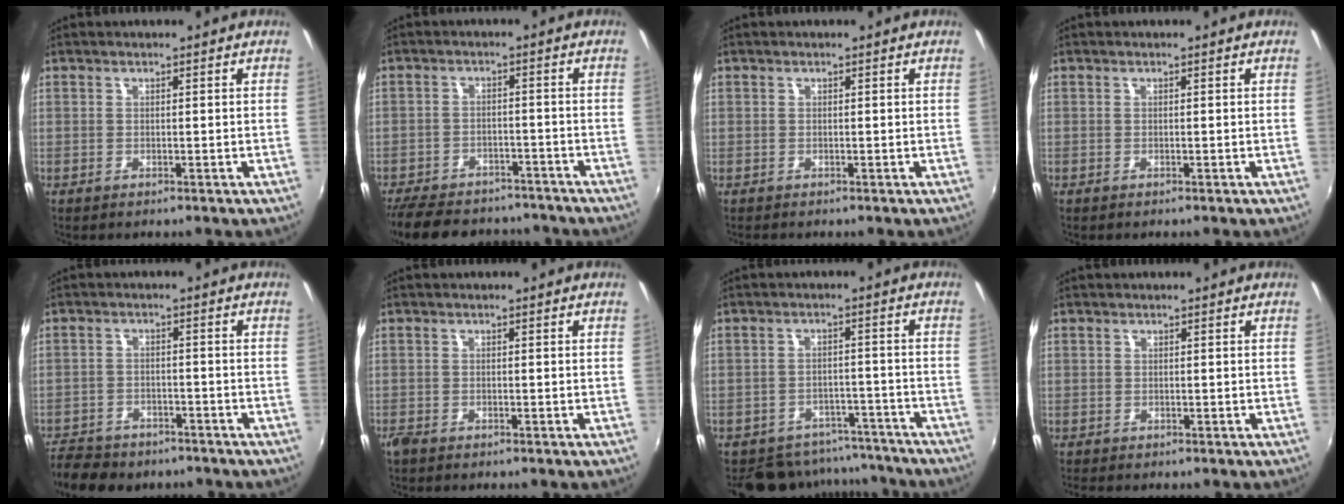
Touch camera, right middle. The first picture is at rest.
{"total": 15.9, "force": [-12.8, 7.4, 5.7], "torque": [-0.149, 0.024, -0.178]}
{"total": 0.9, "force": [-0.4, 0.9, -0.1], "torque": [-0.001, 0.004, -0.003]}
{"total": 0.0}
{"total": 11.1, "force": [-8.9, 5.2, 4.0], "torque": [-0.113, -0.009, -0.140]}
{"total": 1.6, "force": [-1.3, 0.7, 0.7], "torque": [-0.017, -0.005, -0.025]}
{"total": 11.2, "force": [-9.8, 4.9, 1.9], "torque": [-0.042, 0.026, -0.120]}
{"total": 1.1, "force": [-0.3, 1.0, -0.1], "torque": [0.000, 0.005, -0.001]}